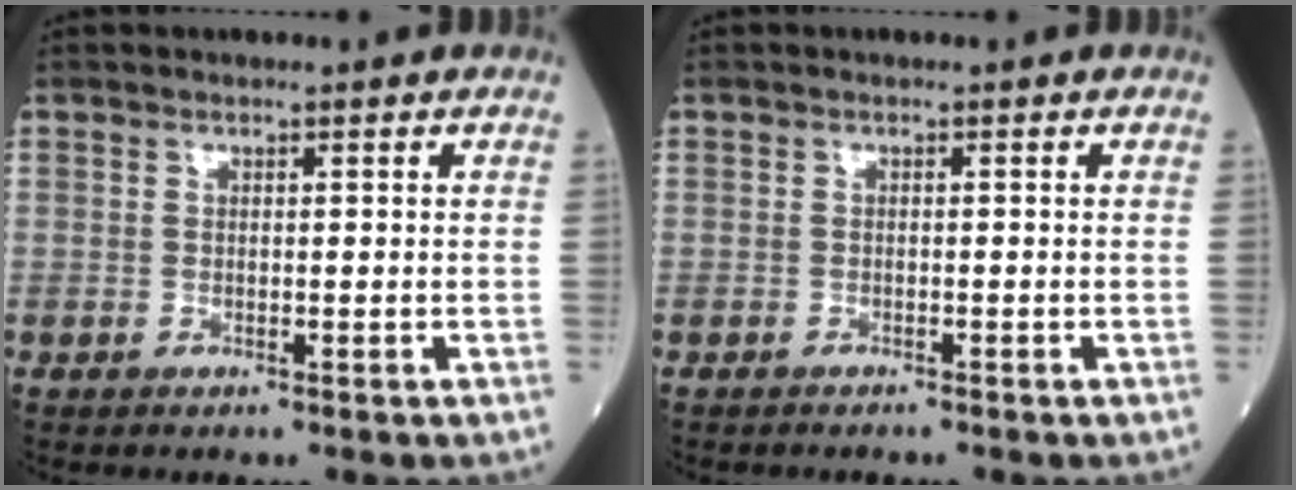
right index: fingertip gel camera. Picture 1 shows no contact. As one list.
[{"total": 2.0, "force": [-1.7, 0.8, 0.7], "torque": [-0.020, -0.005, -0.020]}]